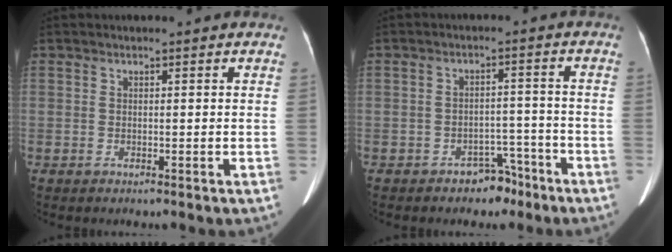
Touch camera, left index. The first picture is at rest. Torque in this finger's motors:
{"motor_torque": [0.00, 0.09, 0.00, 0.00]}